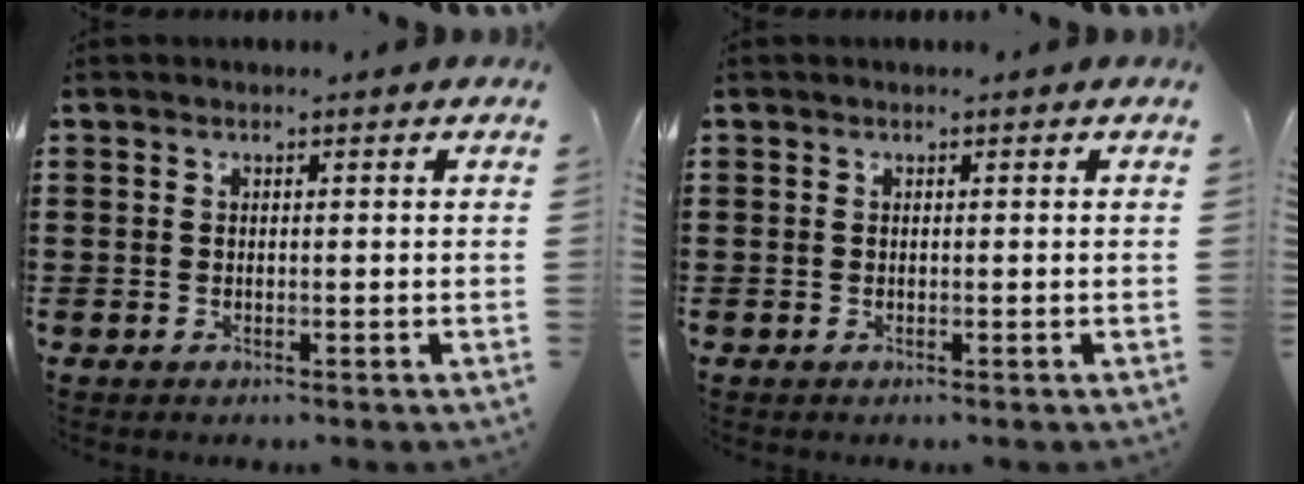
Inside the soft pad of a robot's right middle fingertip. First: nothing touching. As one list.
[{"total": 0.0}]